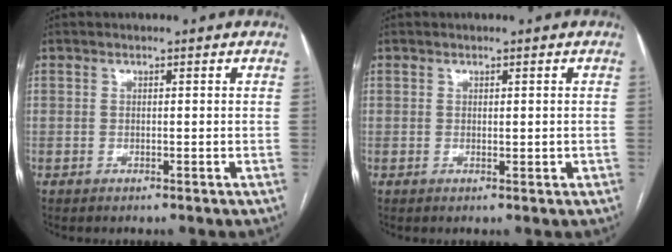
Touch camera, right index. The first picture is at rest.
{"total": 1.1, "force": [-0.1, 0.5, 1.0], "torque": [-0.015, -0.003, 0.005]}